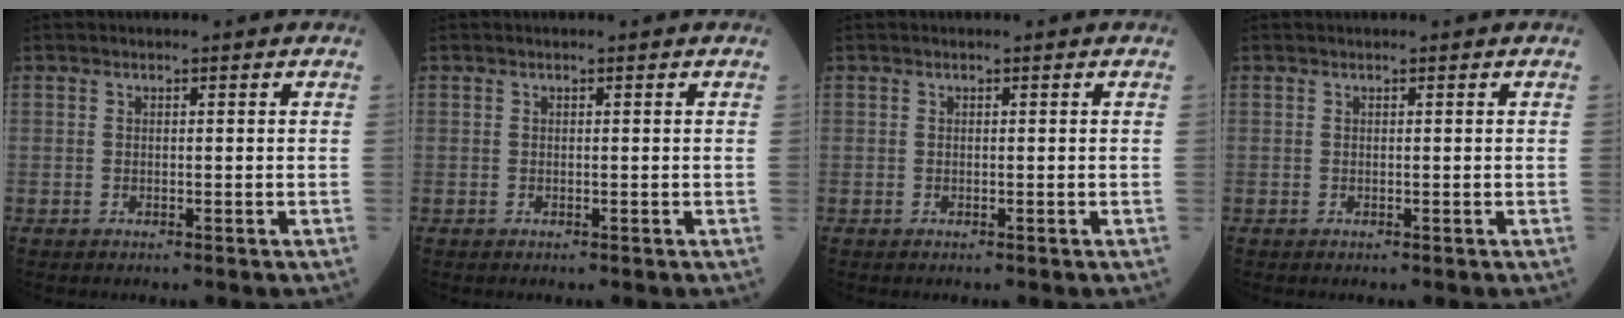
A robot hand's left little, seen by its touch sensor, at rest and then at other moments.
{"total": 0.0}
{"total": 0.0}
{"total": 0.0}